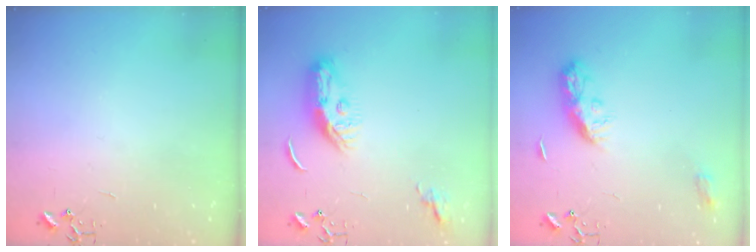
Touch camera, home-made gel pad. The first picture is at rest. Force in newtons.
{"total": 9.3, "press": 9.2, "slide": 1.2}
{"total": 9.9, "press": 9.9, "slide": 0.2}